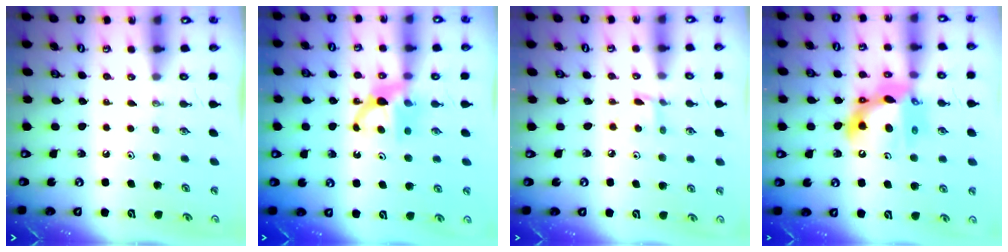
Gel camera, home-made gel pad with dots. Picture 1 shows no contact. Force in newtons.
{"total": 6.0, "press": 5.9, "slide": 0.9}
{"total": 3.6, "press": 3.6, "slide": 0.4}
{"total": 15.0, "press": 14.8, "slide": 2.4}